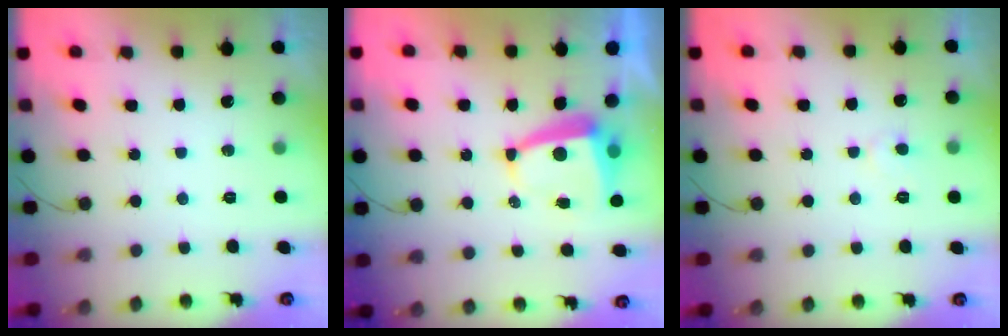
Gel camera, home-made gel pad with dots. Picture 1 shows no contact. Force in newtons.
{"total": 5.3, "press": 5.2, "slide": 0.7}
{"total": 3.2, "press": 3.2, "slide": 0.4}